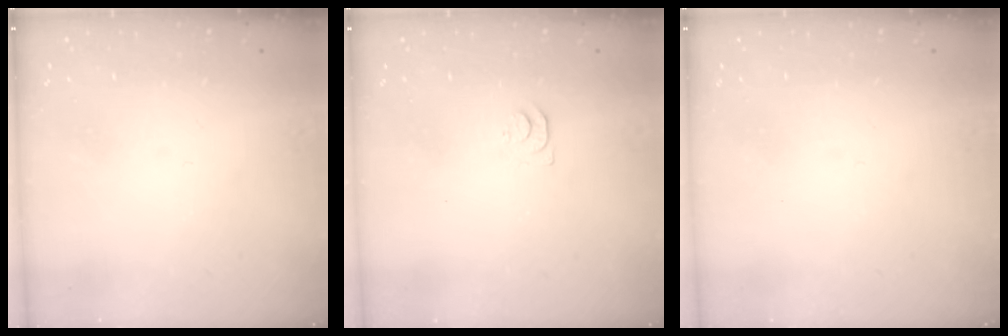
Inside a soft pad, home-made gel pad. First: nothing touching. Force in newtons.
{"total": 6.3, "press": 6.3, "slide": 0.7}
{"total": 0.0}